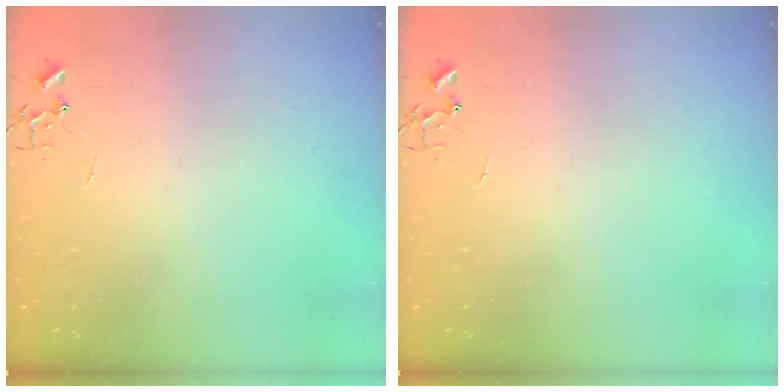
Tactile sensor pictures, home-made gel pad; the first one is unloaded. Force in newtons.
{"total": 0.0}